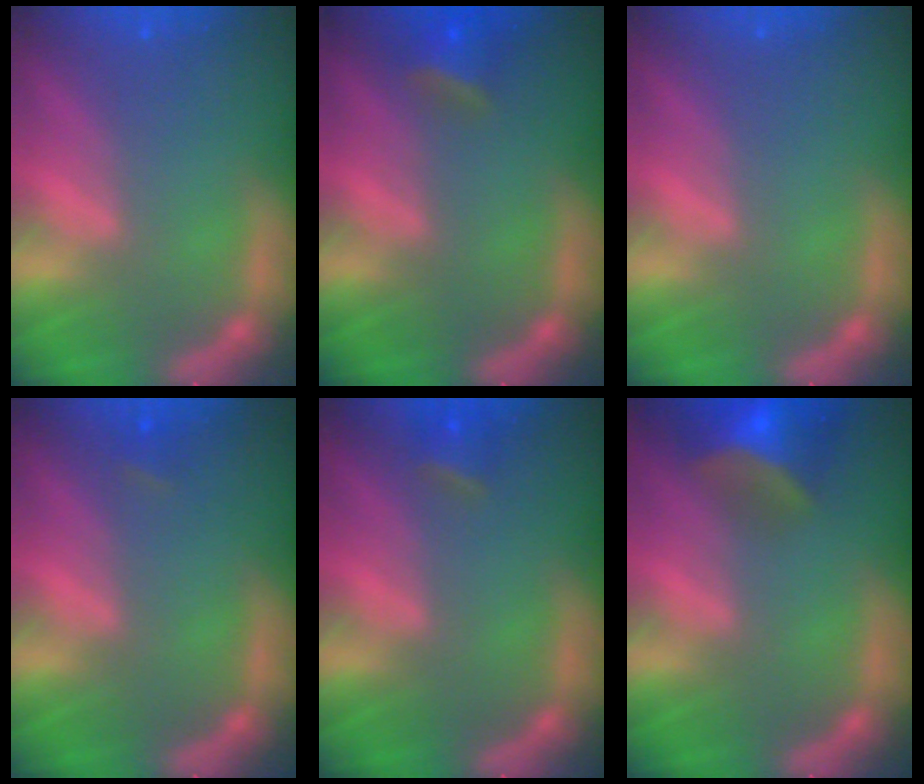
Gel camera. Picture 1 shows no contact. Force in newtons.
{"total": 2.9}
{"total": 0.0}
{"total": 0.9}
{"total": 1.9}
{"total": 7.0}